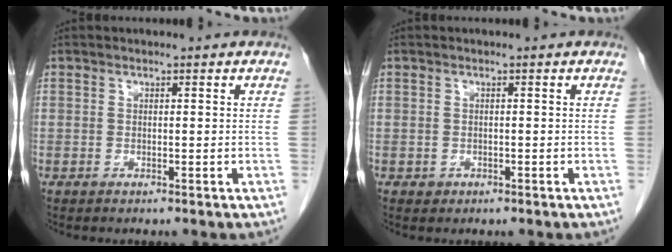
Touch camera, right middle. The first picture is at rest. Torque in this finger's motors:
{"motor_torque": [0.32, 0.08, -0.03, -0.01]}